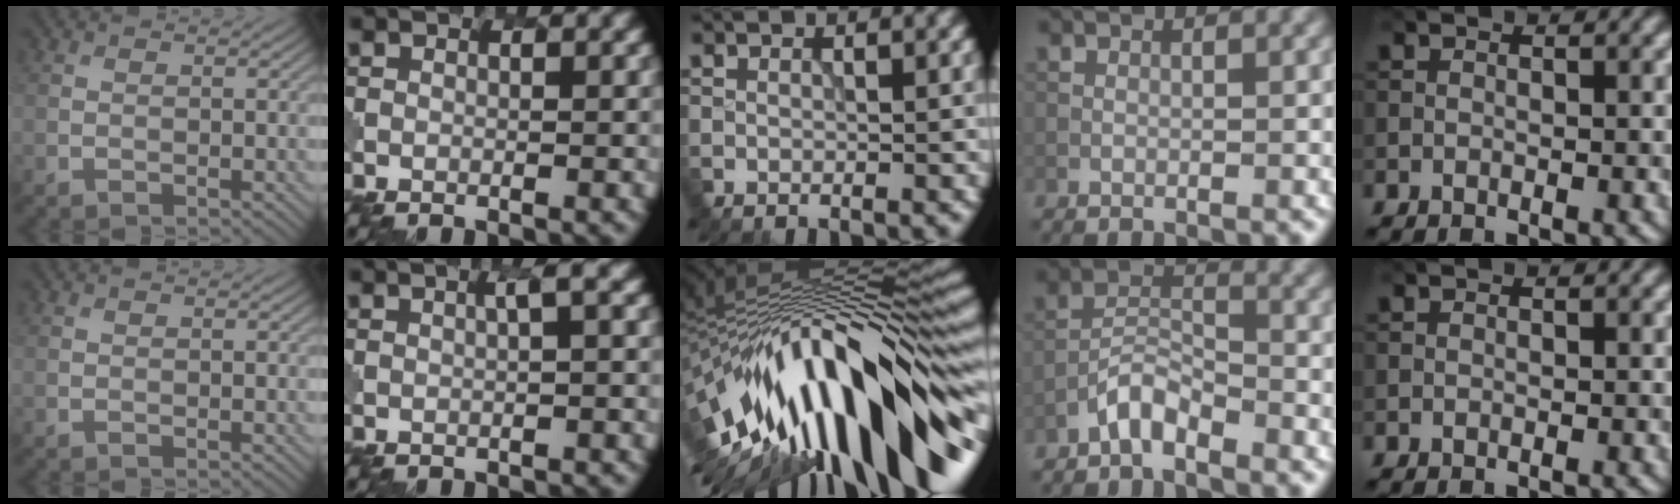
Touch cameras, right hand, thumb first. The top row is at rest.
{"index": {"total": 2.3, "force": [0.5, 0.6, 2.1], "torque": [-0.019, 0.008, 0.006]}, "middle": {"total": 18.2, "force": [-5.2, 7.3, 15.9], "torque": [-0.238, 0.007, -0.103]}, "ring": {"total": 2.9, "force": [-2.4, 0.9, 1.4], "torque": [-0.025, 0.014, -0.051]}}